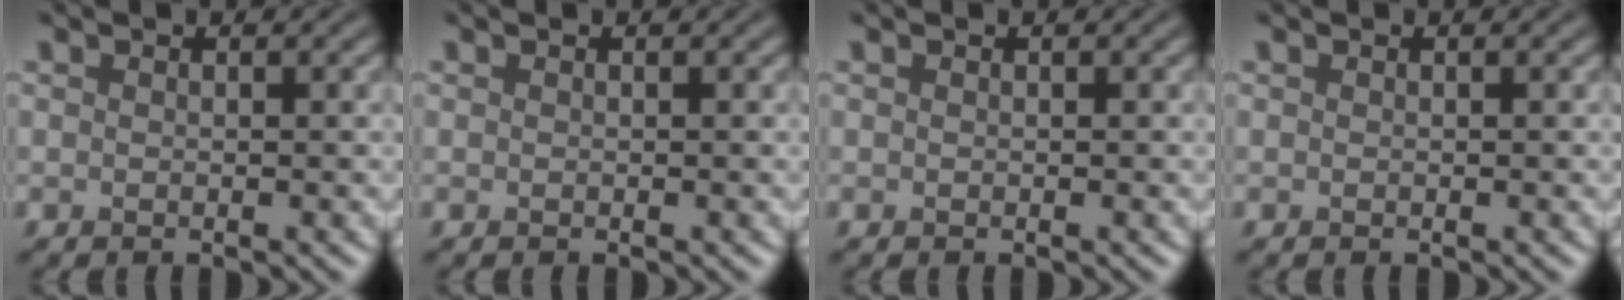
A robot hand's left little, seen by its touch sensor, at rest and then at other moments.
{"total": 0.0}
{"total": 0.0}
{"total": 0.0}